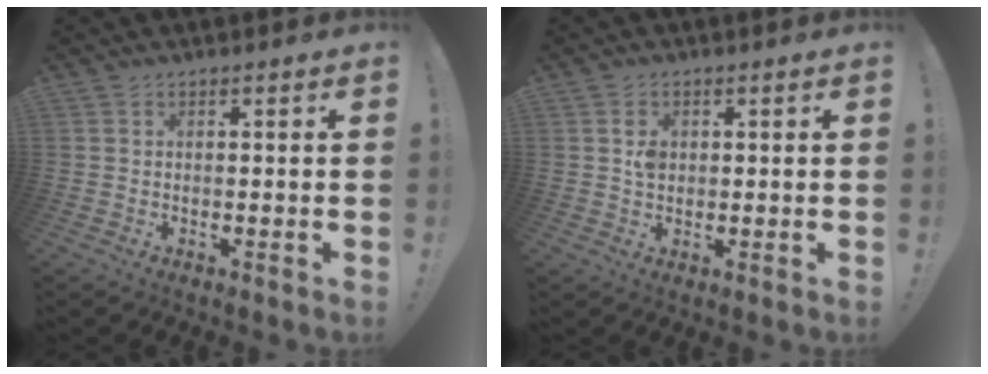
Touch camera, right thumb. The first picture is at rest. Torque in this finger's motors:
{"motor_torque": [0.21, 0.30, 0.22, -0.04, 0.02]}